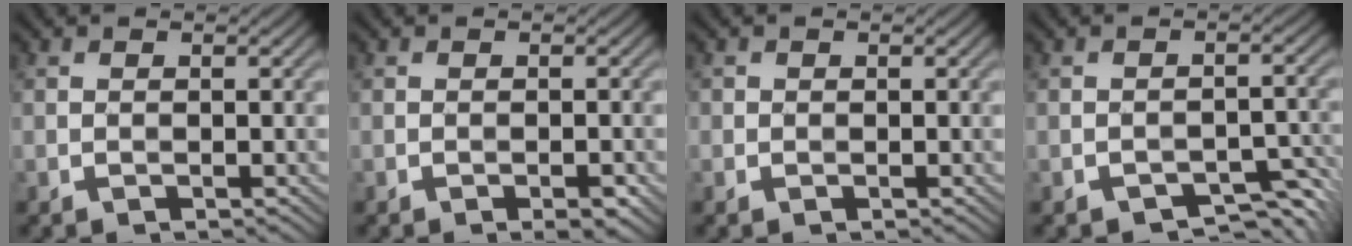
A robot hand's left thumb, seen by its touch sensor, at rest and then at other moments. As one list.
[{"total": 1.1, "force": [-0.8, 0.2, 0.7], "torque": [-0.012, 0.002, -0.013]}, {"total": 0.7, "force": [0.2, 0.6, 0.0], "torque": [0.000, -0.001, 0.002]}, {"total": 3.8, "force": [-2.9, 1.4, 2.0], "torque": [-0.023, 0.000, -0.036]}]